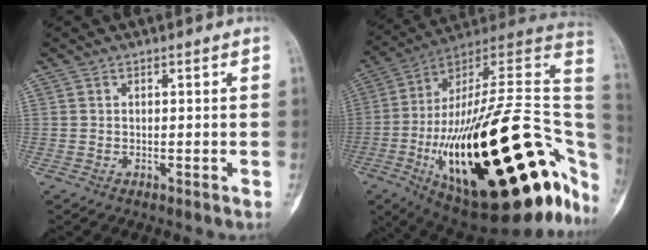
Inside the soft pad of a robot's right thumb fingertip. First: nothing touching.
{"total": 46.7, "force": [-10.9, 17.7, 41.8], "torque": [-0.573, 0.051, -0.168]}